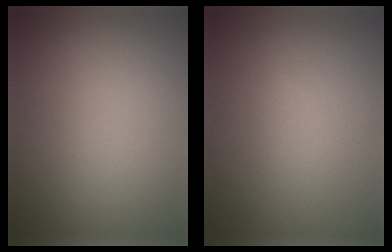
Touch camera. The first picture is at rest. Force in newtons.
{"total": 1.0, "press": 1.0, "slide": 0.0}